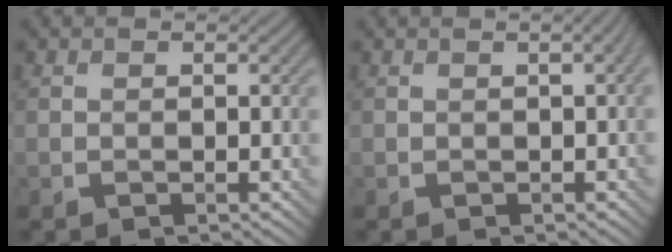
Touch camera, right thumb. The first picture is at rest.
{"total": 1.7, "force": [0.4, 0.3, 1.6], "torque": [-0.021, 0.006, 0.000]}